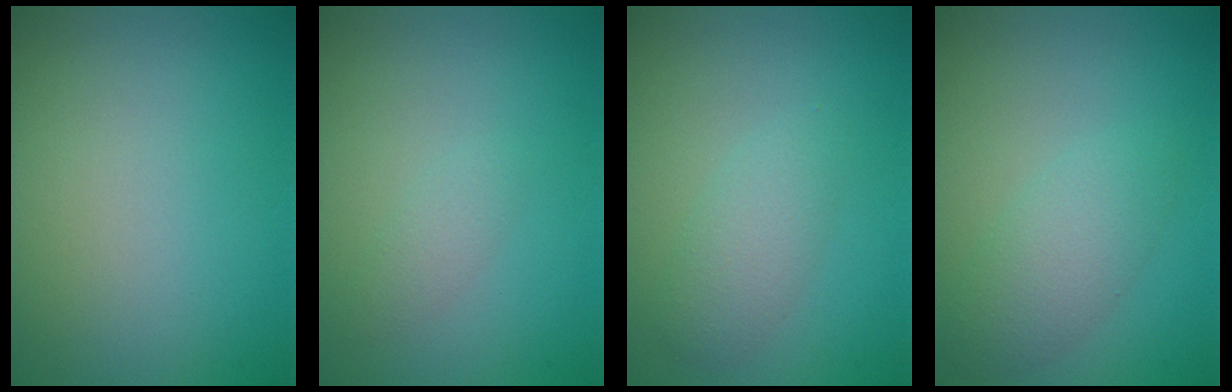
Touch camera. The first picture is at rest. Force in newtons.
{"total": 1.0, "press": 1.0, "slide": 0.1}
{"total": 2.4, "press": 2.4, "slide": 0.2}
{"total": 2.8, "press": 2.8, "slide": 0.1}